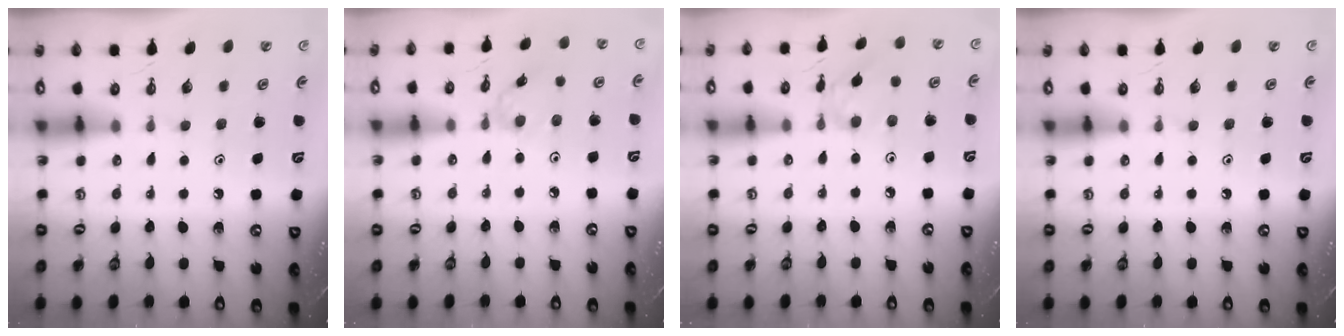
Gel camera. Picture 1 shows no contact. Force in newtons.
{"total": 2.6, "press": 2.5, "slide": 0.5}
{"total": 3.0, "press": 3.0, "slide": 0.1}
{"total": 0.0}